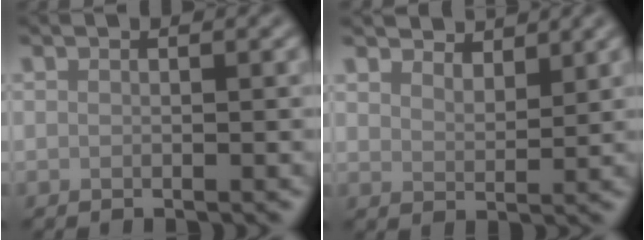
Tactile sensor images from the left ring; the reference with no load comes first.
{"total": 3.3, "force": [3.1, 0.8, 0.6], "torque": [-0.014, 0.002, 0.045]}